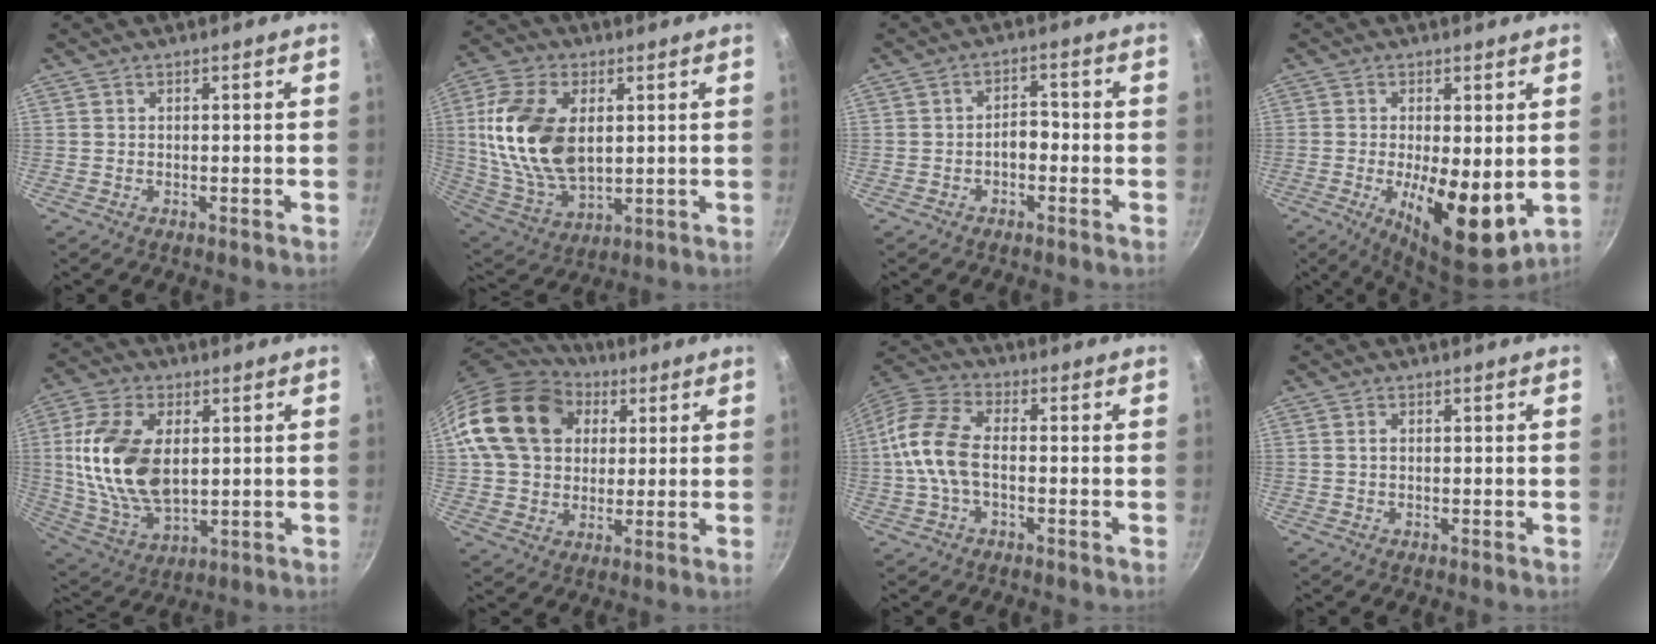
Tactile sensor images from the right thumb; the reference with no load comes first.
{"total": 19.1, "force": [3.0, 11.6, 14.9], "torque": [-0.277, -0.010, 0.067]}
{"total": 3.3, "force": [-1.2, 2.1, 2.3], "torque": [-0.018, 0.019, -0.024]}
{"total": 12.4, "force": [-1.7, 4.7, 11.4], "torque": [-0.167, -0.016, -0.016]}
{"total": 18.1, "force": [2.4, 10.7, 14.4], "torque": [-0.266, -0.008, 0.054]}
{"total": 19.1, "force": [5.3, 15.0, 10.6], "torque": [-0.170, 0.016, 0.089]}
{"total": 11.0, "force": [-1.2, 6.1, 9.1], "torque": [-0.183, 0.034, -0.041]}
{"total": 1.0, "force": [0.1, 0.5, 0.8], "torque": [-0.015, 0.003, 0.000]}